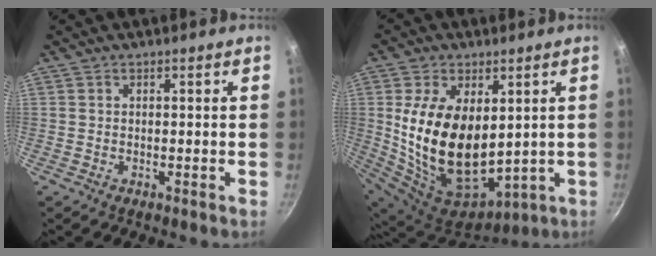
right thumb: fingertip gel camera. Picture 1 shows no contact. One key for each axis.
{"total": 20.2, "fx": 2.0, "fy": 12.4, "fz": 15.8, "tx": -0.282, "ty": -0.033, "tz": 0.062}